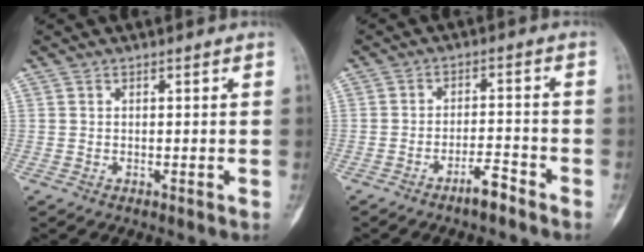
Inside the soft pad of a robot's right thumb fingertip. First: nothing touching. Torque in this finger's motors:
{"motor_torque": [1.31, 0.26, 0.50, -0.80, 0.23]}